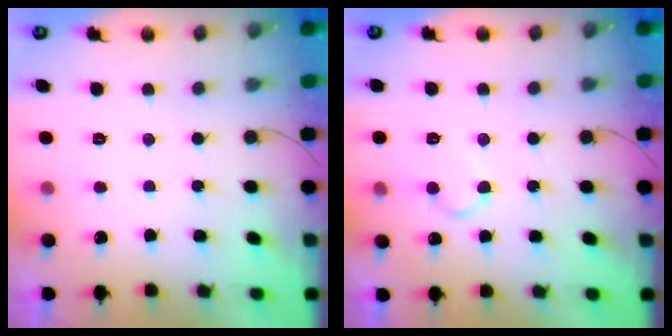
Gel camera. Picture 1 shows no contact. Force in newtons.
{"total": 7.8, "press": 7.7, "slide": 0.7}